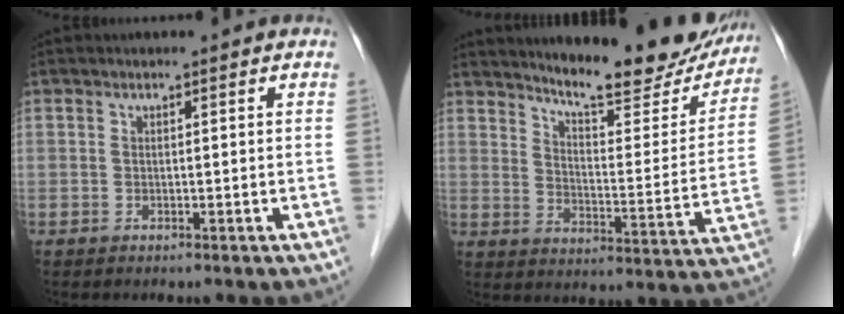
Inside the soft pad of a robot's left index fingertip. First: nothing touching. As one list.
[{"total": 19.5, "force": [17.3, 3.5, 8.2], "torque": [-0.102, -0.043, 0.224]}]